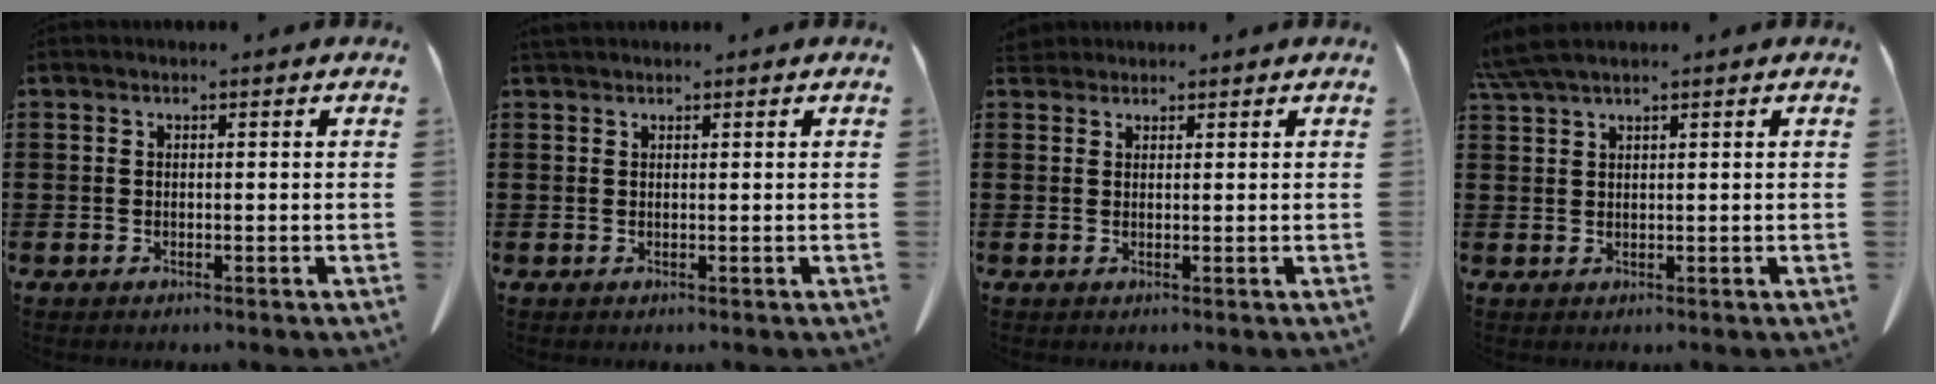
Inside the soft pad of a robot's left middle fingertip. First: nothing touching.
{"total": 0.8, "force": [0.7, 0.2, 0.2], "torque": [-0.006, 0.000, 0.015]}
{"total": 1.8, "force": [1.7, 0.6, 0.3], "torque": [-0.012, 0.003, 0.034]}
{"total": 3.3, "force": [2.6, 0.3, 2.1], "torque": [-0.047, 0.000, 0.050]}